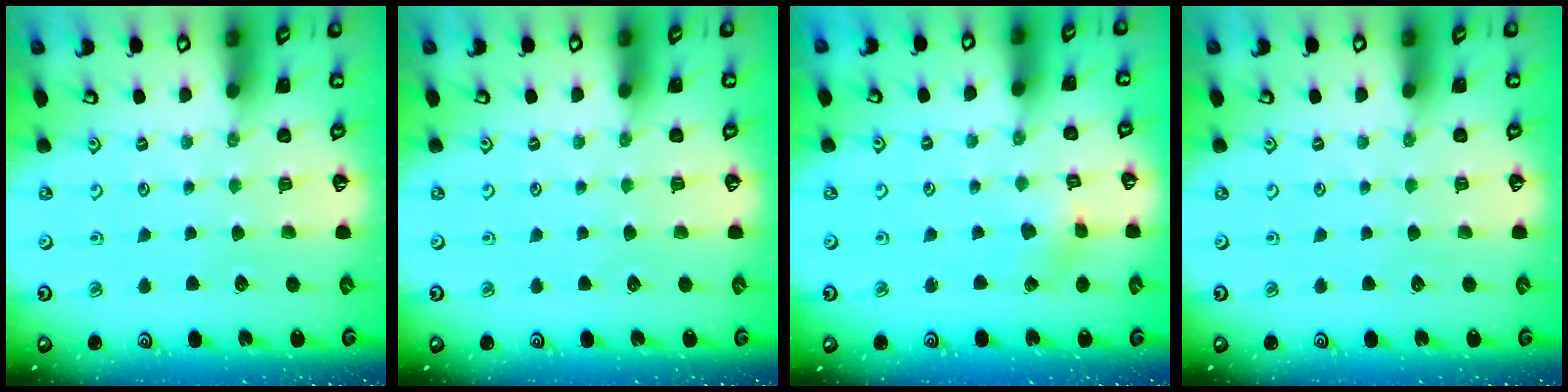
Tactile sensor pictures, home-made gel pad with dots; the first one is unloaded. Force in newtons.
{"total": 0.0}
{"total": 1.5, "press": 1.5, "slide": 0.2}
{"total": 0.0}